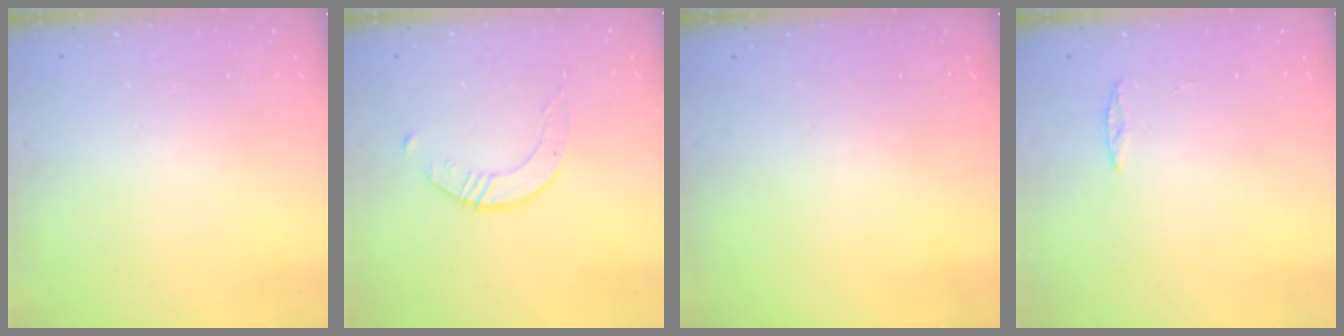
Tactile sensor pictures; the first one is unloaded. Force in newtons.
{"total": 2.6, "press": 2.6, "slide": 0.3}
{"total": 0.0}
{"total": 2.0, "press": 2.0, "slide": 0.2}